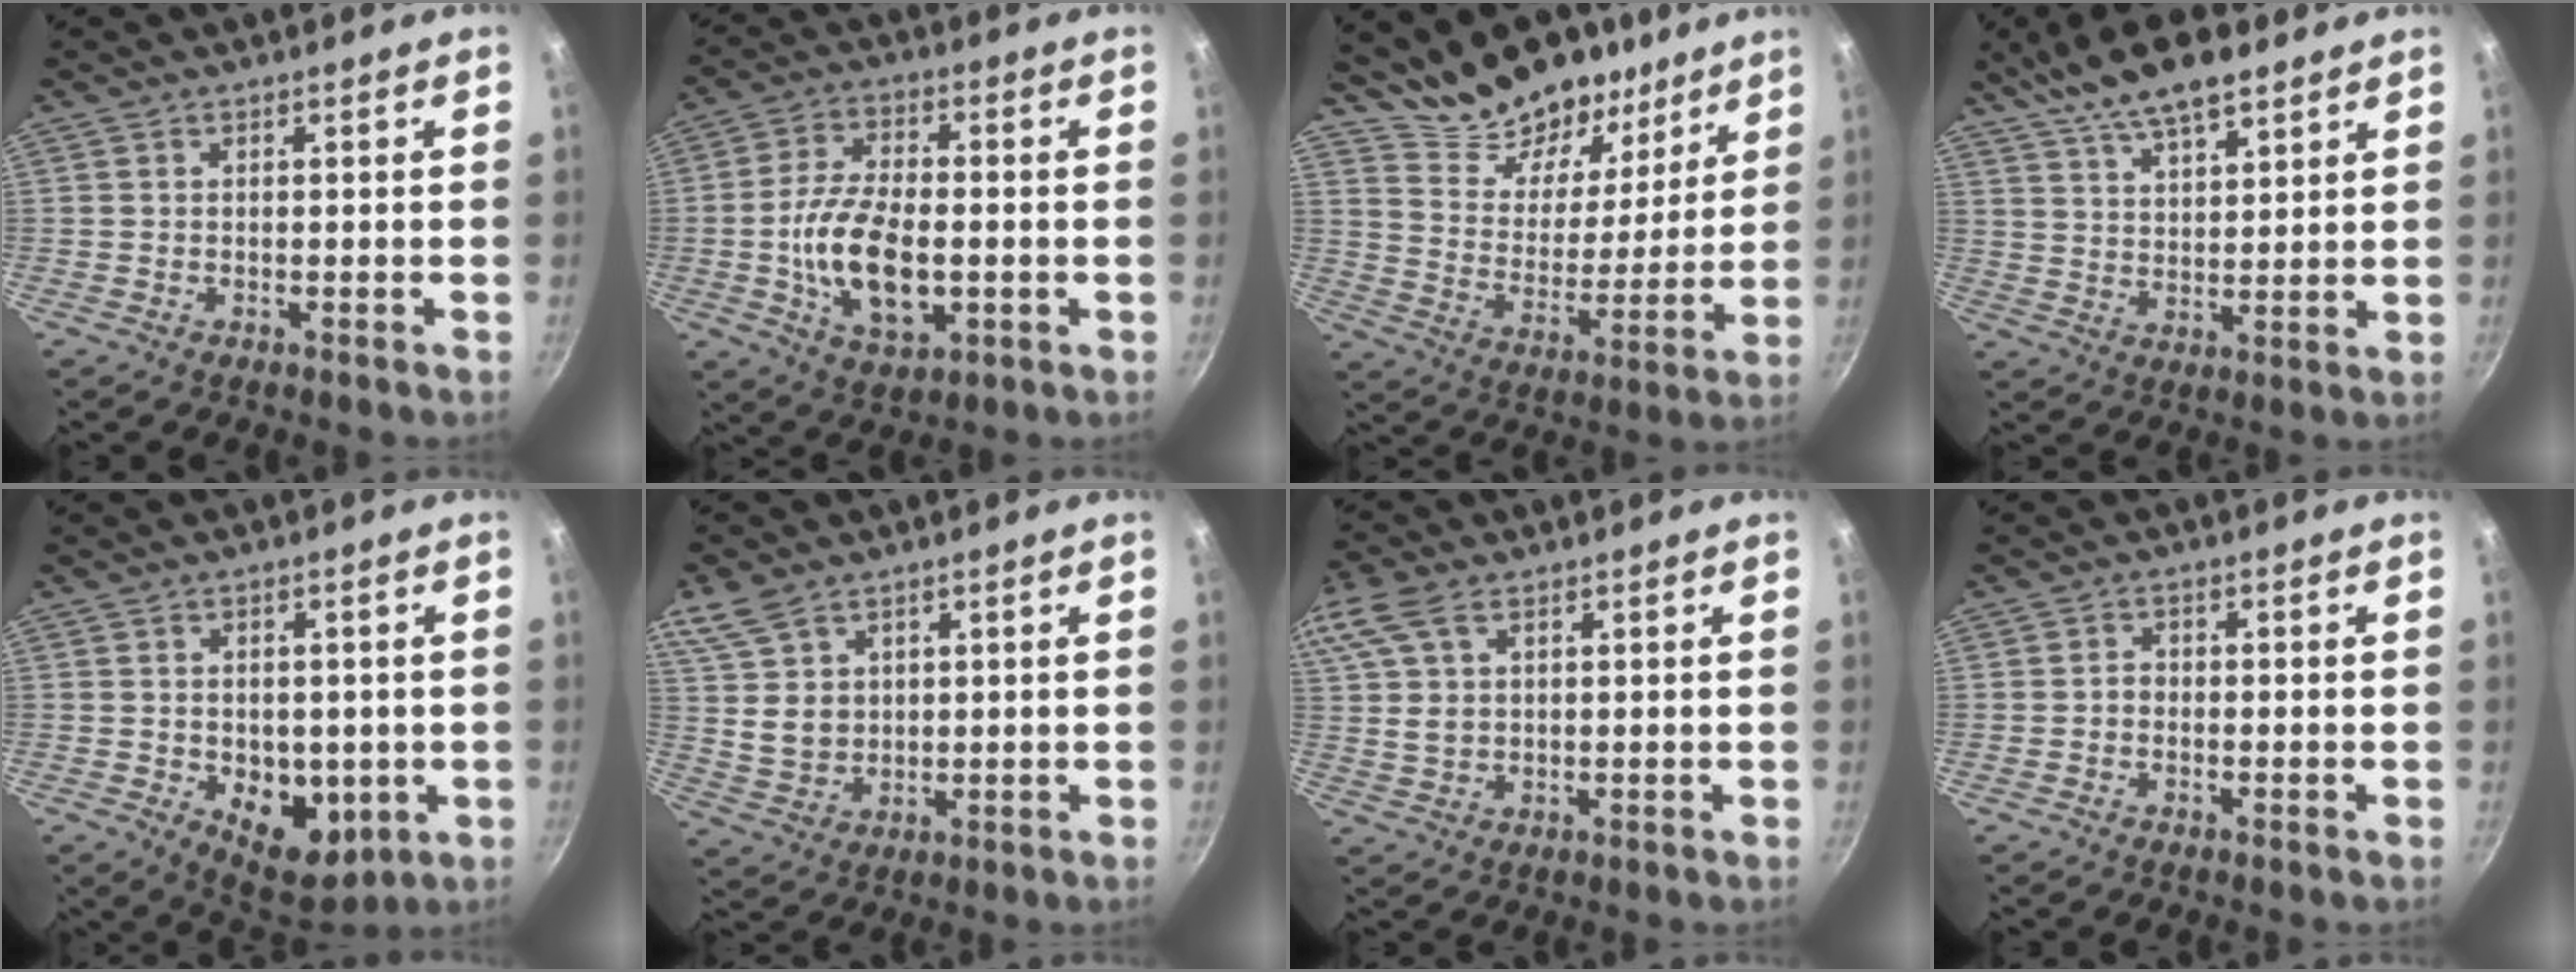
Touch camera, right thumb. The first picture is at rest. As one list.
[{"total": 13.8, "force": [-1.8, 7.4, 11.4], "torque": [-0.206, 0.009, -0.034]}, {"total": 19.1, "force": [14.5, 9.4, 8.0], "torque": [-0.081, -0.096, 0.245]}, {"total": 13.1, "force": [9.4, 4.7, 7.9], "torque": [-0.119, -0.021, 0.163]}, {"total": 10.3, "force": [-1.7, 6.9, 7.5], "torque": [-0.064, -0.017, -0.008]}, {"total": 8.2, "force": [4.7, 5.4, 4.0], "torque": [-0.059, -0.019, 0.100]}, {"total": 10.6, "force": [4.9, 6.1, 7.1], "torque": [-0.144, 0.014, 0.097]}, {"total": 1.3, "force": [-0.7, 0.8, 0.8], "torque": [-0.018, 0.008, -0.018]}]